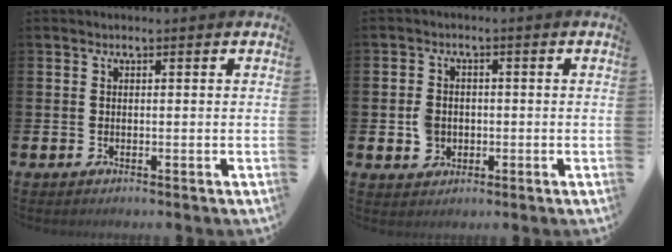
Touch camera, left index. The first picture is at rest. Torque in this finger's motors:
{"motor_torque": [0.03, 0.14, 0.03, 0.03]}